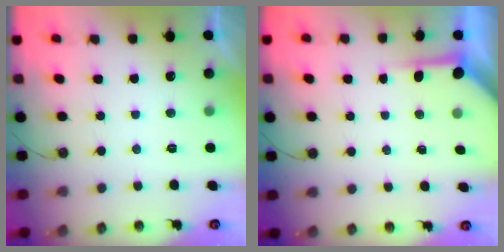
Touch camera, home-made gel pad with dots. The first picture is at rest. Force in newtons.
{"total": 3.5, "press": 3.5, "slide": 0.5}